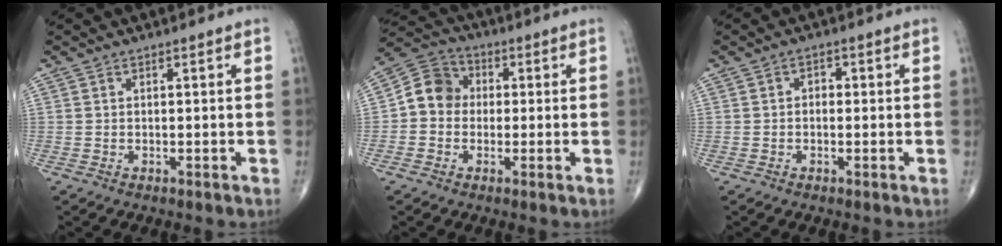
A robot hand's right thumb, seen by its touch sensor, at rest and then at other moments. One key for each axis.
{"total": 7.8, "fx": -0.2, "fy": 6.9, "fz": 3.7, "tx": -0.045, "ty": 0.028, "tz": -0.020}
{"total": 1.6, "fx": 0.0, "fy": 1.2, "fz": 1.1, "tx": -0.011, "ty": 0.007, "tz": -0.004}